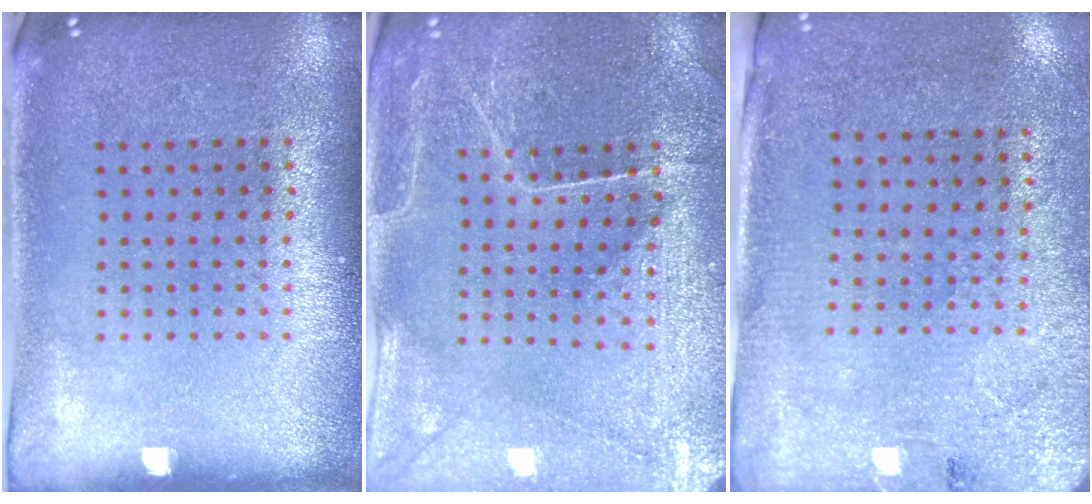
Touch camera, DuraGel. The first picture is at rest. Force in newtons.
{"total": 1.3, "press": 1.3, "slide": 0.3}
{"total": 2.7, "press": 2.3, "slide": 1.4}